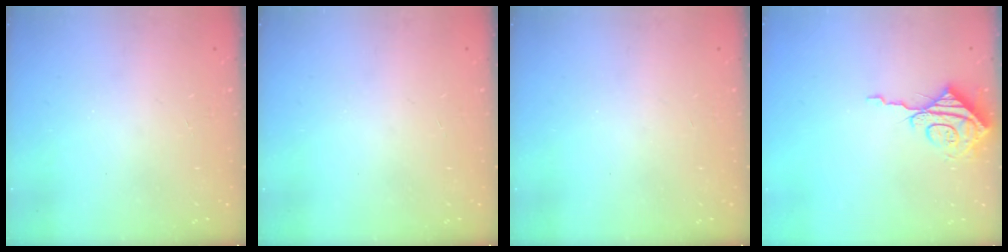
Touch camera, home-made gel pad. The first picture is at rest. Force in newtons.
{"total": 0.0}
{"total": 0.0}
{"total": 10.5, "press": 10.5, "slide": 0.8}